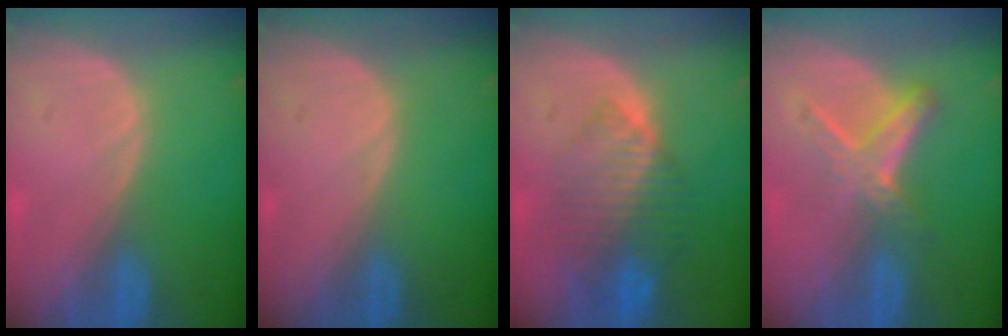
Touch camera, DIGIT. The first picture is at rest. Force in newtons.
{"total": 0.0}
{"total": 8.2, "press": 7.3, "slide": 3.8}
{"total": 6.0, "press": 5.1, "slide": 3.2}